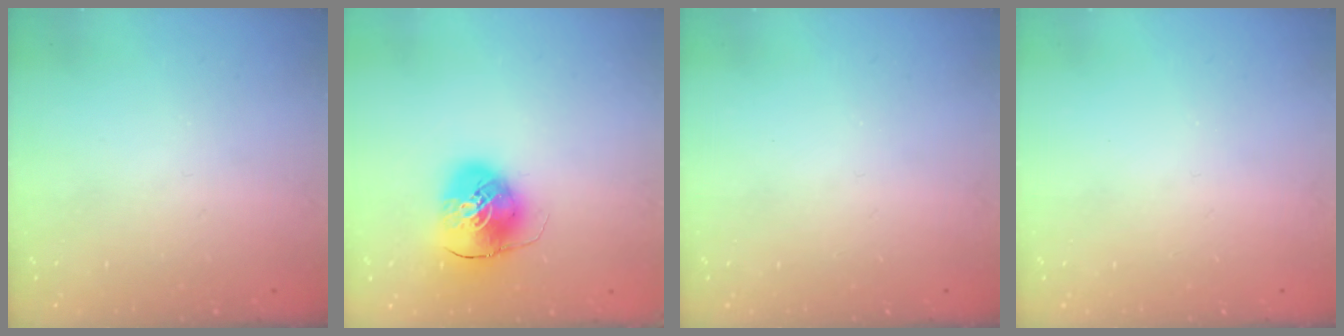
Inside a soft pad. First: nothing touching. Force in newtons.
{"total": 10.4, "press": 10.2, "slide": 1.8}
{"total": 0.0}
{"total": 0.0}